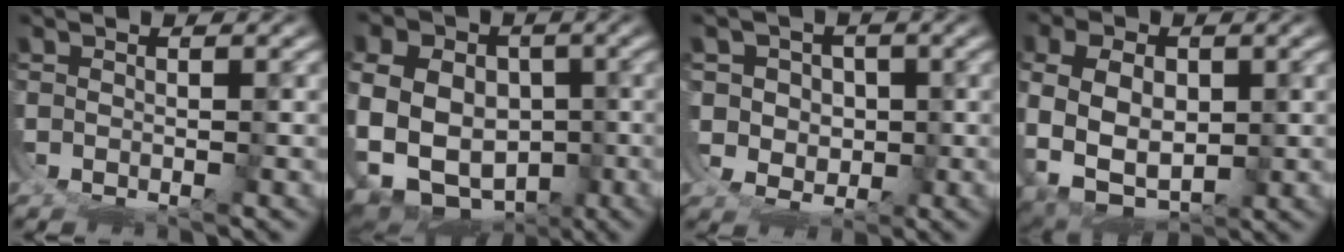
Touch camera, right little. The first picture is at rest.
{"total": 13.8, "force": [-3.2, 12.0, 6.1], "torque": [-0.172, -0.068, -0.042]}
{"total": 2.5, "force": [1.5, 2.1, 0.3], "torque": [-0.004, -0.015, 0.037]}
{"total": 9.7, "force": [-1.0, 8.3, 4.8], "torque": [-0.159, -0.044, -0.002]}